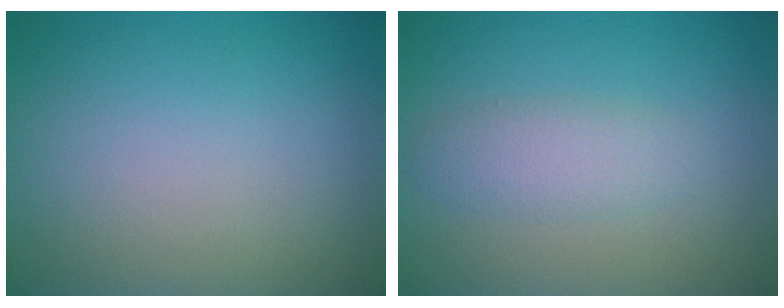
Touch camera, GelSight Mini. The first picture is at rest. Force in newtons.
{"total": 2.2, "press": 2.2, "slide": 0.0}